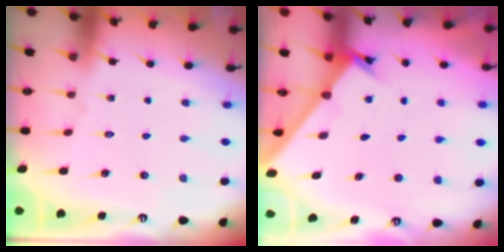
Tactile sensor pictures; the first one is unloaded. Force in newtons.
{"total": 1.4, "press": 1.4, "slide": 0.1}